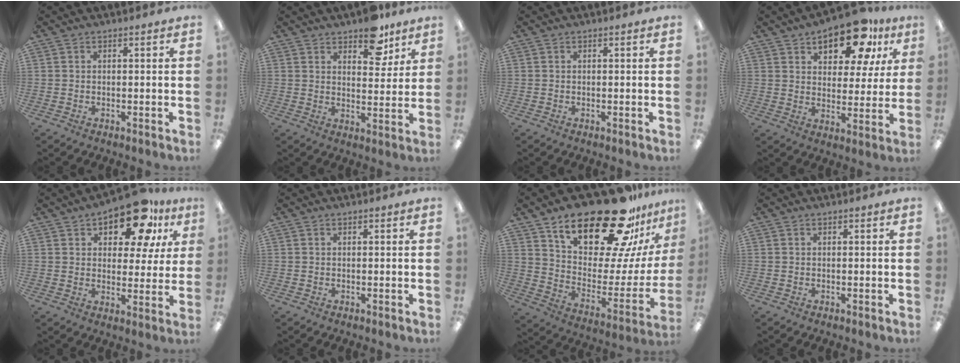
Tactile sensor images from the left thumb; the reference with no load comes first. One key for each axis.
{"total": 8.9, "fx": 6.6, "fy": 4.4, "fz": 3.9, "tx": -0.034, "ty": -0.039, "tz": 0.114}
{"total": 0.0}
{"total": 14.7, "fx": 10.1, "fy": 6.7, "fz": 8.2, "tx": -0.121, "ty": -0.050, "tz": 0.174}
{"total": 15.6, "fx": 10.5, "fy": 7.1, "fz": 9.2, "tx": -0.139, "ty": -0.052, "tz": 0.177}
{"total": 0.0}
{"total": 26.6, "fx": 19.7, "fy": 9.1, "fz": 15.4, "tx": -0.242, "ty": -0.136, "tz": 0.335}
{"total": 0.0}